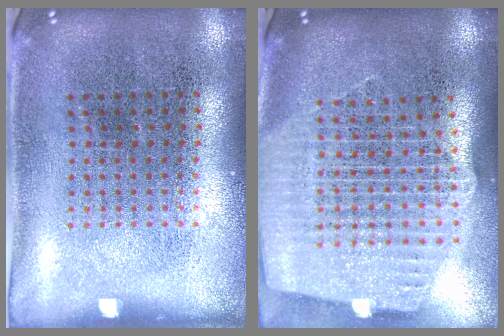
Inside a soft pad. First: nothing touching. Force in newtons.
{"total": 2.6, "press": 2.2, "slide": 1.3}